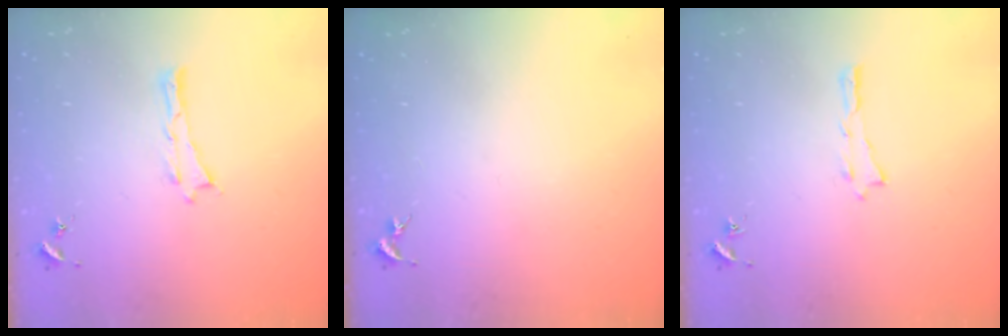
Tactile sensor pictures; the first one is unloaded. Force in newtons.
{"total": 0.0}
{"total": 0.0}